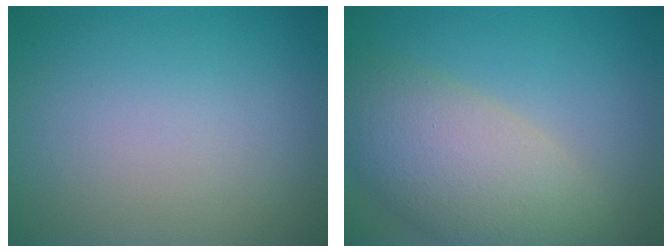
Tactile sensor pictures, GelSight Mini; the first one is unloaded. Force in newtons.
{"total": 7.6, "press": 7.6, "slide": 0.5}